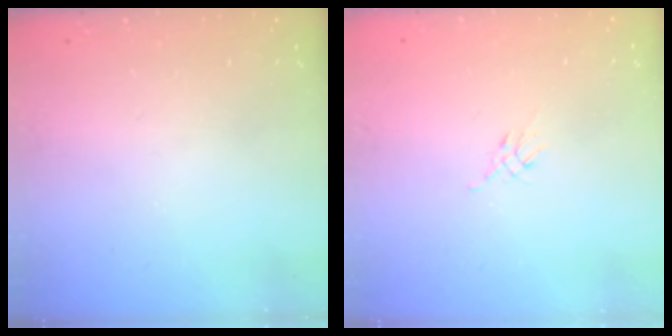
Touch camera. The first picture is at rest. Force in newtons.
{"total": 2.6, "press": 2.5, "slide": 0.7}